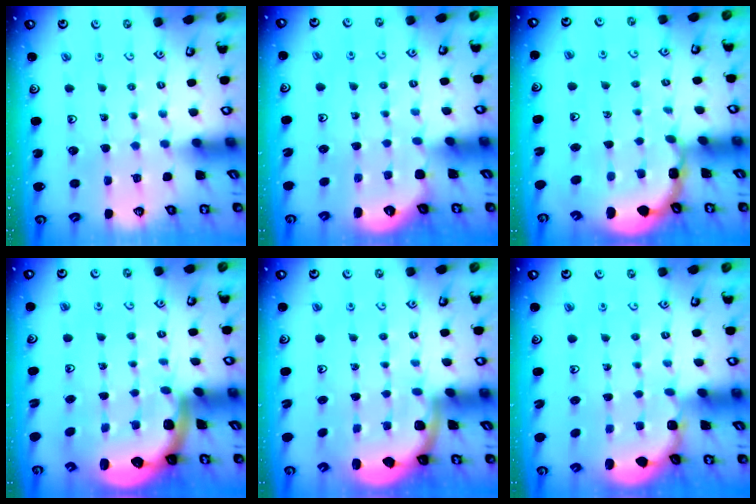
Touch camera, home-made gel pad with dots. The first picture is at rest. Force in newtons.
{"total": 1.3, "press": 1.3, "slide": 0.1}
{"total": 3.8, "press": 3.6, "slide": 1.1}
{"total": 2.8, "press": 2.5, "slide": 1.4}
{"total": 2.0, "press": 1.9, "slide": 0.5}
{"total": 1.8, "press": 1.6, "slide": 0.7}